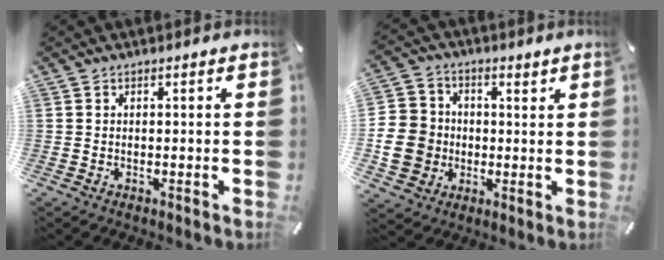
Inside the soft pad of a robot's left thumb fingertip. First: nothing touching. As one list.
[{"total": 10.0, "force": [-0.5, 9.5, 3.1], "torque": [-0.069, 0.006, -0.007]}]